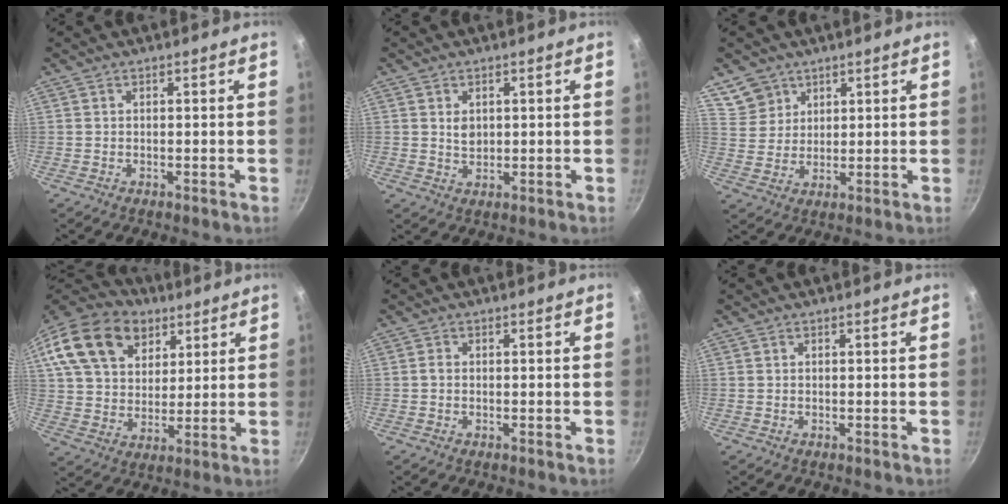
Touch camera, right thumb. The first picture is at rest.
{"total": 2.6, "force": [0.7, 1.9, 1.6], "torque": [-0.022, -0.006, 0.015]}
{"total": 6.3, "force": [4.1, 4.7, 0.7], "torque": [0.012, -0.006, 0.084]}
{"total": 22.8, "force": [11.0, 15.8, 12.2], "torque": [-0.231, 0.009, 0.195]}
{"total": 1.0, "force": [-0.1, 0.8, 0.6], "torque": [-0.012, 0.005, -0.003]}
{"total": 0.0}